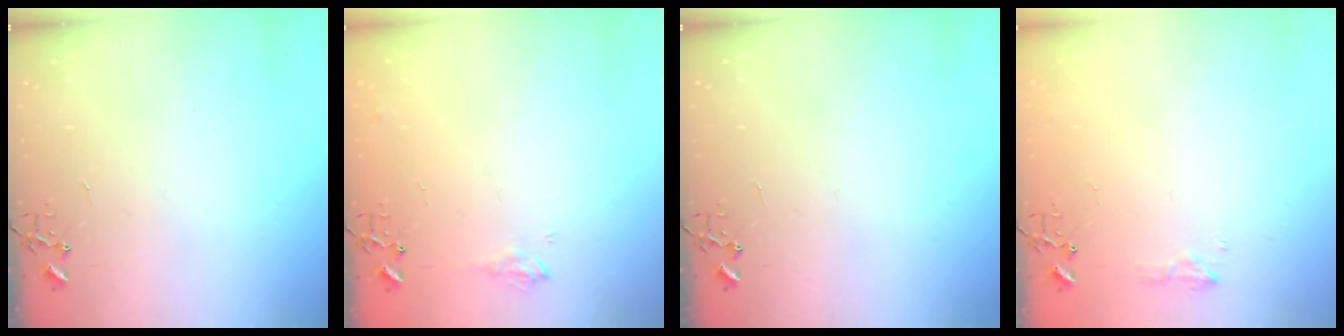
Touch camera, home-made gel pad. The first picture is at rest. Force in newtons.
{"total": 7.7, "press": 7.7, "slide": 0.9}
{"total": 0.0}
{"total": 7.6, "press": 7.6, "slide": 0.8}